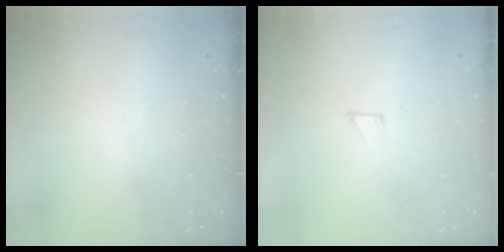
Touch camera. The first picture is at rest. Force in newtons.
{"total": 1.9, "press": 1.9, "slide": 0.1}